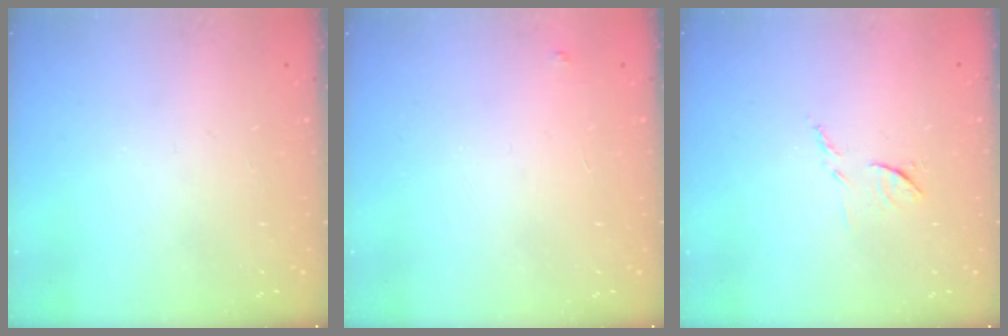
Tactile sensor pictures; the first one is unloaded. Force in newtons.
{"total": 4.0, "press": 4.0, "slide": 0.2}
{"total": 6.9, "press": 6.9, "slide": 0.4}